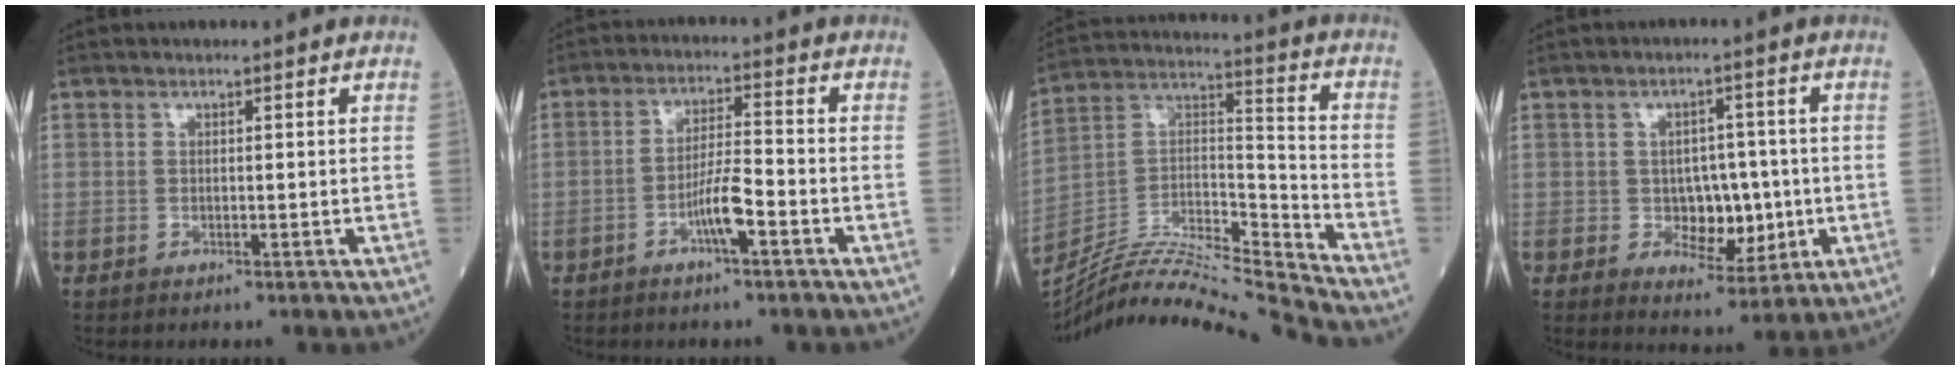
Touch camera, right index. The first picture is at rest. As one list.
[{"total": 5.1, "force": [-2.6, 0.3, 4.4], "torque": [-0.083, 0.007, -0.049]}, {"total": 20.9, "force": [-20.0, -1.6, 6.1], "torque": [-0.126, 0.020, -0.344]}, {"total": 6.5, "force": [-1.0, 4.1, 4.9], "torque": [-0.062, 0.006, -0.008]}]